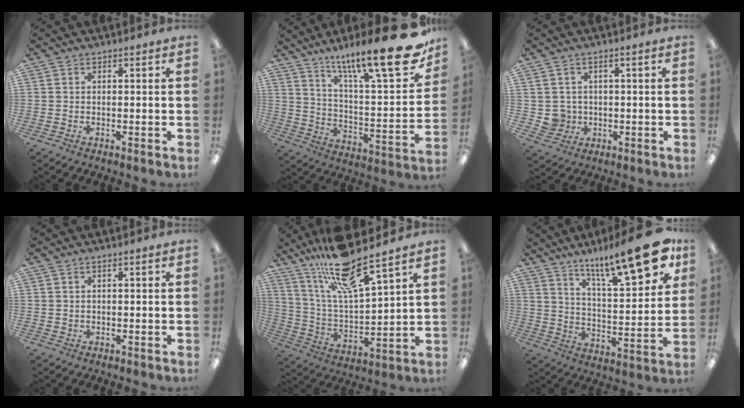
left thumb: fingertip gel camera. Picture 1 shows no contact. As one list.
[{"total": 23.1, "force": [16.2, 4.6, 15.8], "torque": [-0.225, -0.112, 0.256]}, {"total": 3.9, "force": [0.3, 3.8, 0.6], "torque": [-0.013, 0.003, 0.007]}, {"total": 0.7, "force": [0.5, 0.3, 0.4], "torque": [-0.008, 0.002, 0.008]}, {"total": 18.8, "force": [14.9, 3.5, 10.9], "torque": [-0.207, -0.089, 0.252]}, {"total": 20.5, "force": [15.0, 4.9, 13.1], "torque": [-0.196, -0.101, 0.242]}]